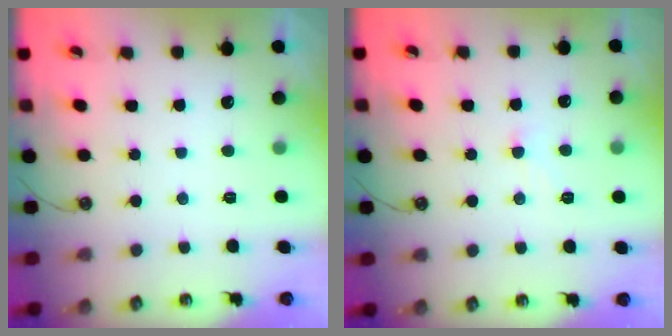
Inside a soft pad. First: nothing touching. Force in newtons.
{"total": 1.1, "press": 0.9, "slide": 0.6}